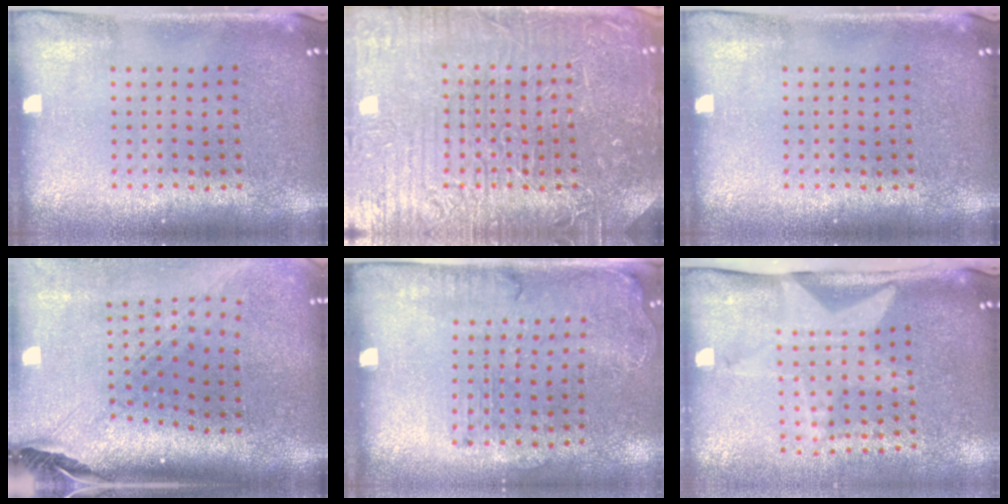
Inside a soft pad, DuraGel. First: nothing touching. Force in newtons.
{"total": 7.8, "press": 7.7, "slide": 1.0}
{"total": 0.0}
{"total": 3.0, "press": 2.1, "slide": 2.1}
{"total": 1.6, "press": 1.3, "slide": 1.0}
{"total": 2.1, "press": 1.5, "slide": 1.4}